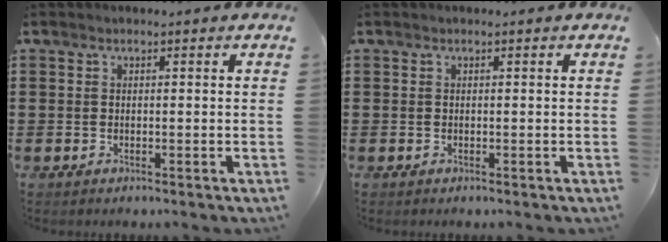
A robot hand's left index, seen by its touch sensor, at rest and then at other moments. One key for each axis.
{"total": 0.0}